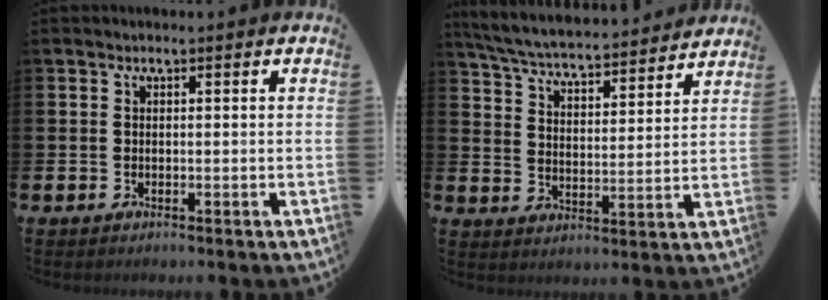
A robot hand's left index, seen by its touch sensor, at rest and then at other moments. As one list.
[{"total": 5.9, "force": [5.7, 0.5, 1.3], "torque": [-0.054, -0.048, 0.096]}]